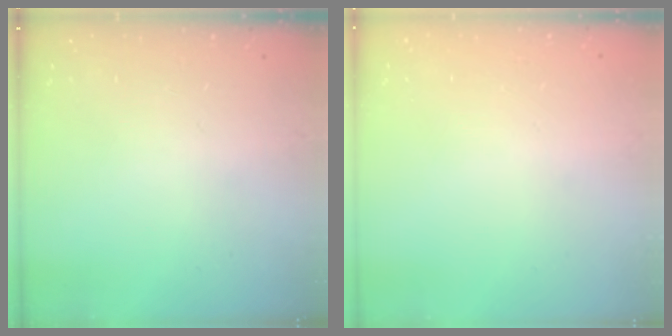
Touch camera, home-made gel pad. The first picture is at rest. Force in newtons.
{"total": 0.0}